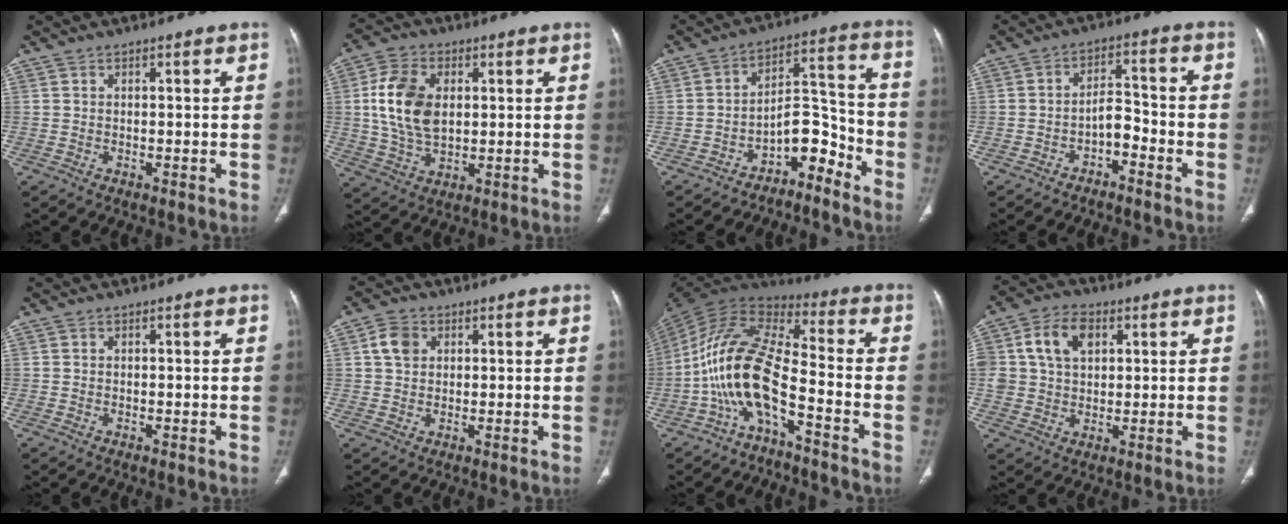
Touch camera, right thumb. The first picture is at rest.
{"total": 12.3, "force": [1.9, 7.9, 9.2], "torque": [-0.172, -0.002, 0.037]}
{"total": 8.9, "force": [-6.4, 4.3, 4.4], "torque": [-0.037, 0.101, -0.107]}
{"total": 5.0, "force": [-3.1, 2.7, 2.9], "torque": [-0.036, 0.042, -0.055]}
{"total": 0.0}
{"total": 4.4, "force": [1.4, 3.5, 2.3], "torque": [-0.034, 0.002, 0.024]}
{"total": 14.4, "force": [-6.1, 4.8, 12.1], "torque": [-0.247, 0.081, -0.125]}
{"total": 10.7, "force": [3.2, 7.8, 6.7], "torque": [-0.109, 0.003, 0.058]}